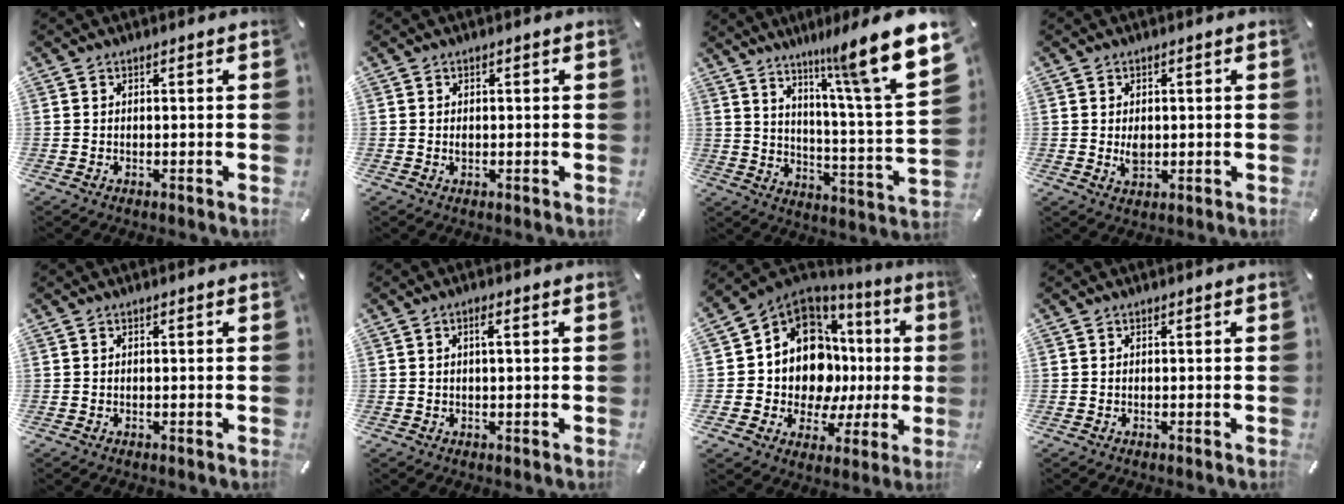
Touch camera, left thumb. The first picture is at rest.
{"total": 0.9, "force": [0.0, 0.6, 0.7], "torque": [-0.014, 0.002, -0.001]}
{"total": 16.2, "force": [11.1, 1.2, 11.8], "torque": [-0.185, -0.095, 0.164]}
{"total": 3.3, "force": [-0.1, 2.5, 2.2], "torque": [-0.034, -0.004, -0.007]}
{"total": 0.0}
{"total": 2.2, "force": [0.6, 0.6, 2.0], "torque": [-0.041, 0.004, 0.008]}
{"total": 14.9, "force": [3.3, 11.6, 8.7], "torque": [-0.178, -0.046, 0.068]}
{"total": 0.0}